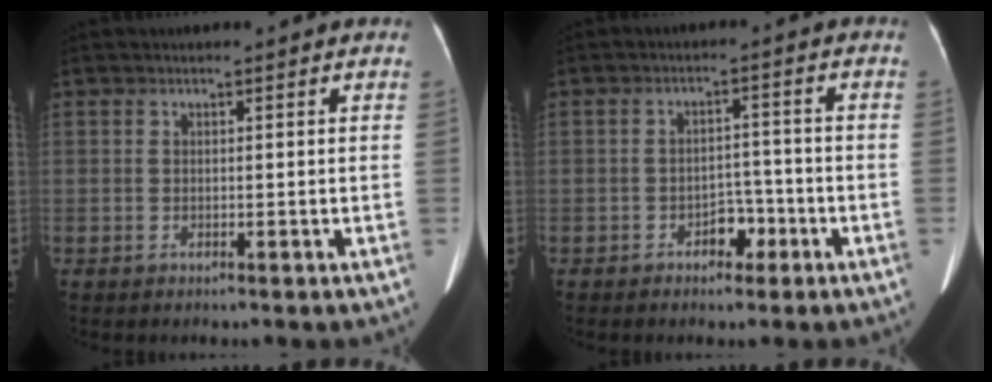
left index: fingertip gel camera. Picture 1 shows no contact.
{"total": 3.7, "force": [-2.1, 2.2, 2.1], "torque": [-0.030, 0.011, -0.028]}